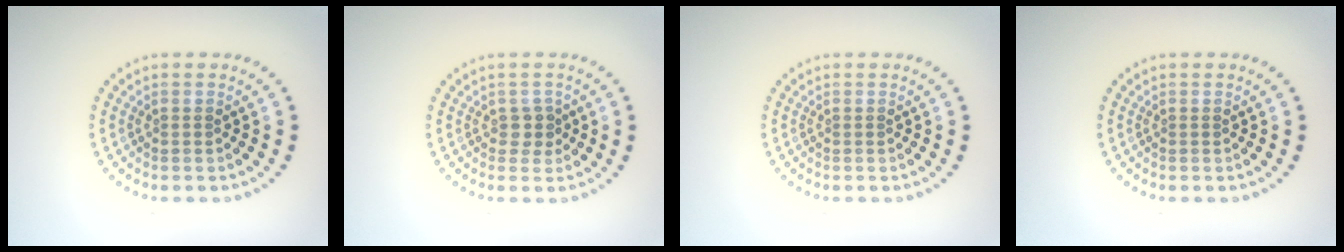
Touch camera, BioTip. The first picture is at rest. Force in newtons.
{"total": 1.5, "press": 1.3, "slide": 0.8}
{"total": 0.0}
{"total": 0.0}